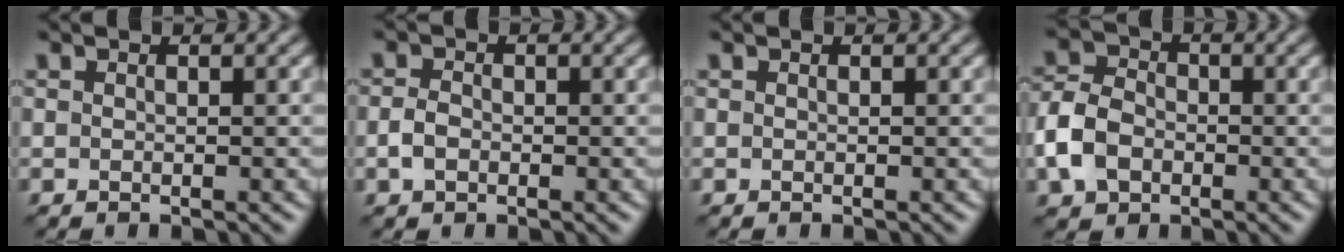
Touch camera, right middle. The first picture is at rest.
{"total": 1.8, "force": [-0.6, 1.3, 1.1], "torque": [-0.025, 0.000, -0.017]}
{"total": 0.0}
{"total": 5.3, "force": [-1.8, 3.9, 3.0], "torque": [-0.073, 0.002, -0.049]}